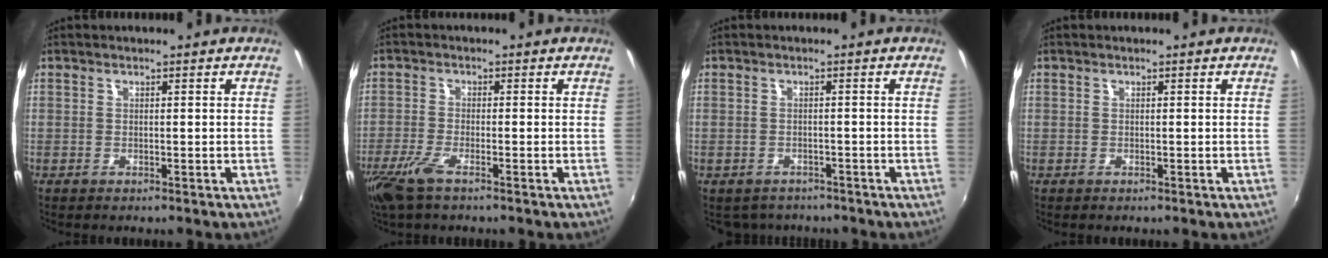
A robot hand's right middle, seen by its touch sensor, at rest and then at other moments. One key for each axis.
{"total": 5.7, "fx": -3.8, "fy": 1.2, "fz": 4.1, "tx": -0.103, "ty": -0.016, "tz": -0.075}
{"total": 3.9, "fx": -3.3, "fy": 2.0, "fz": 0.5, "tx": -0.019, "ty": -0.014, "tz": -0.047}
{"total": 0.0}